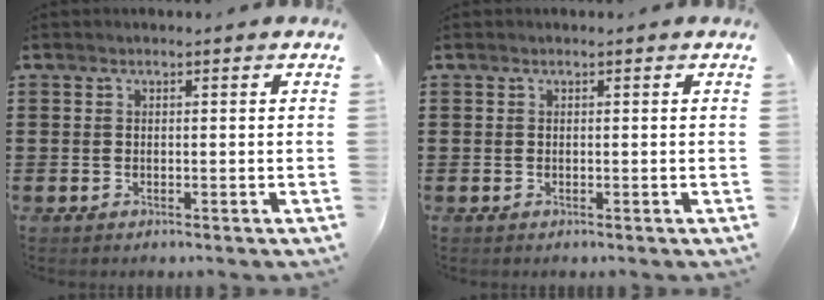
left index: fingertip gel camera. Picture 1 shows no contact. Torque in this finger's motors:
{"motor_torque": [0.29, -0.51, 0.17, 0.02]}